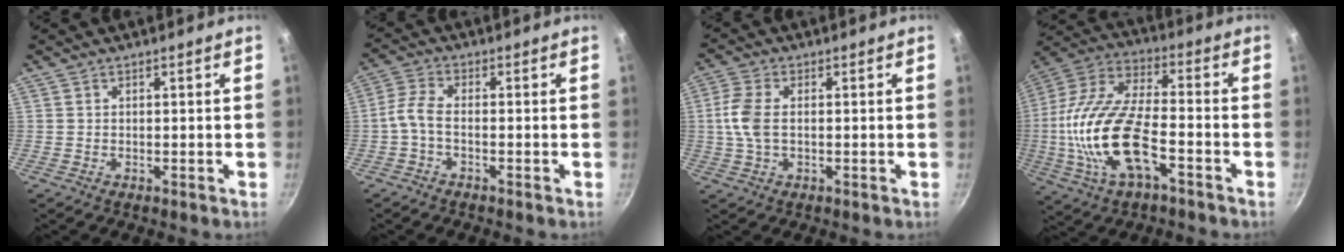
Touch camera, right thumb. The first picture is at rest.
{"total": 3.8, "force": [-1.6, 1.6, 3.0], "torque": [-0.080, 0.017, -0.044]}
{"total": 6.3, "force": [0.1, 3.6, 5.1], "torque": [-0.114, 0.010, -0.003]}
{"total": 20.1, "force": [-5.5, 8.9, 17.2], "torque": [-0.345, 0.026, -0.119]}